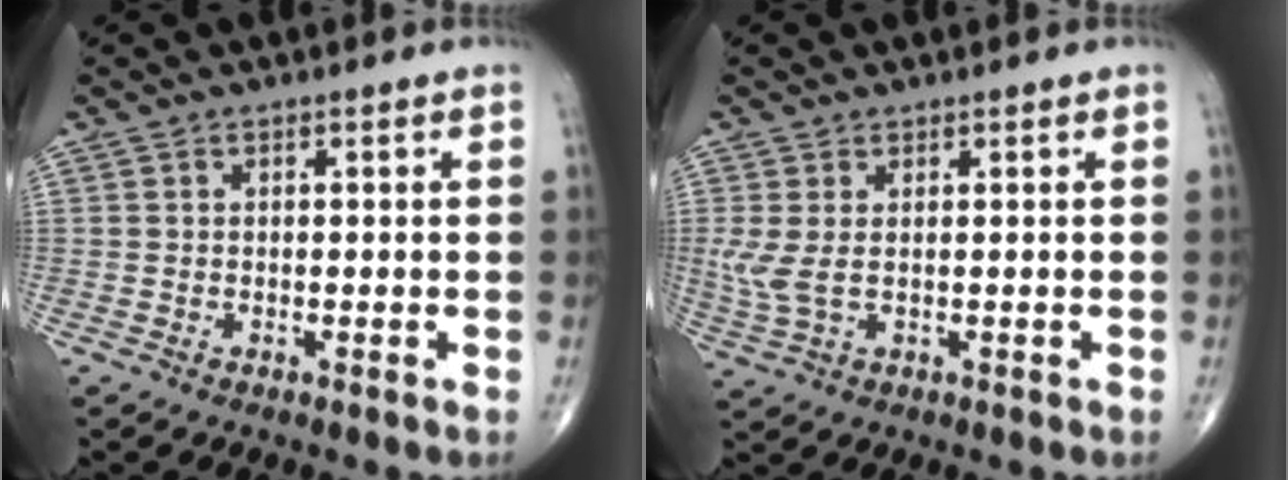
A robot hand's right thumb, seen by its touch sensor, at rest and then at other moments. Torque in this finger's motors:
{"motor_torque": [-0.27, -0.06, 0.57, 0.25, 0.07]}